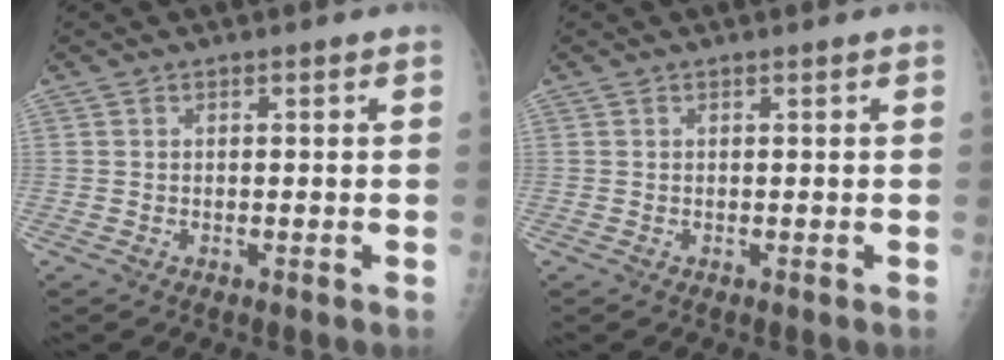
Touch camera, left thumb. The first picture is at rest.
{"total": 0.0}